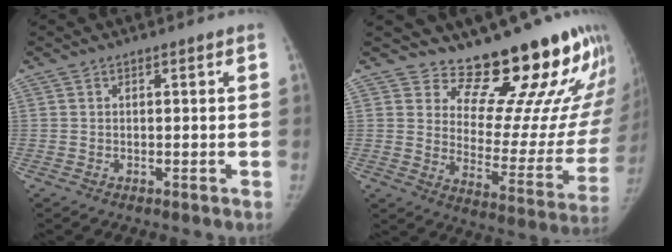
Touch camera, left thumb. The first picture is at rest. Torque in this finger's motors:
{"motor_torque": [1.29, 1.28, 0.11, -0.10, 0.02]}